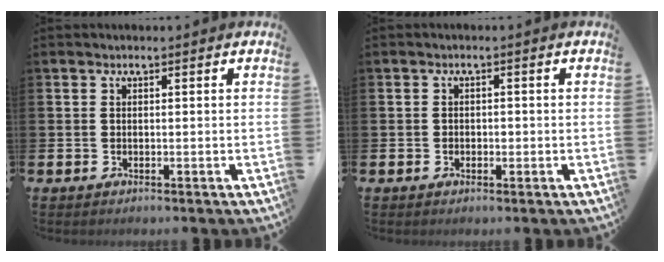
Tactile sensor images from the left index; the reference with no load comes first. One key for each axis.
{"total": 1.0, "fx": -0.3, "fy": 0.8, "fz": 0.4, "tx": -0.007, "ty": 0.005, "tz": -0.008}